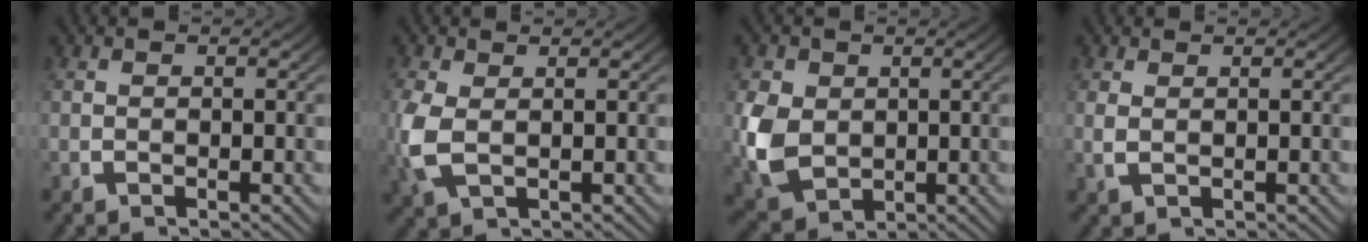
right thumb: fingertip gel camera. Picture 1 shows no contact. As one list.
[{"total": 3.9, "force": [-0.1, 2.6, 2.9], "torque": [-0.095, -0.017, 0.011]}, {"total": 7.9, "force": [-0.9, 6.4, 4.6], "torque": [-0.136, -0.048, 0.011]}, {"total": 1.0, "force": [0.6, 0.4, 0.7], "torque": [-0.020, -0.005, 0.017]}]